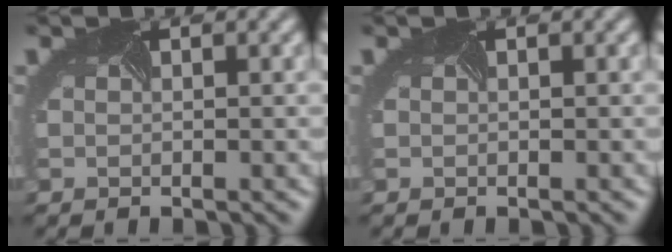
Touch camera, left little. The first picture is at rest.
{"total": 0.0}